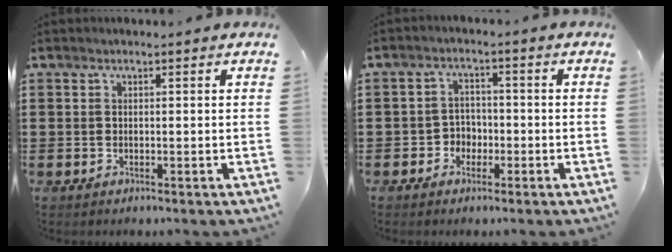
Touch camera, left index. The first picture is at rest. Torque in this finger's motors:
{"motor_torque": [0.19, 0.19, 0.01, 0.01]}